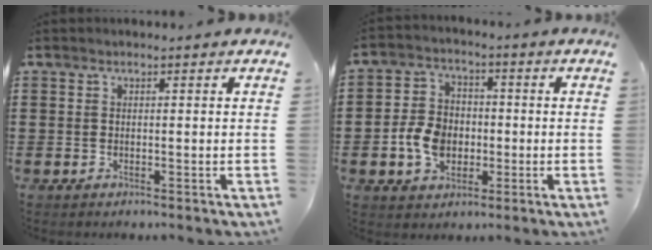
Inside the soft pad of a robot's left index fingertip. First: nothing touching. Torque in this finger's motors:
{"motor_torque": [0.84, 0.77, 0.66, 0.12]}